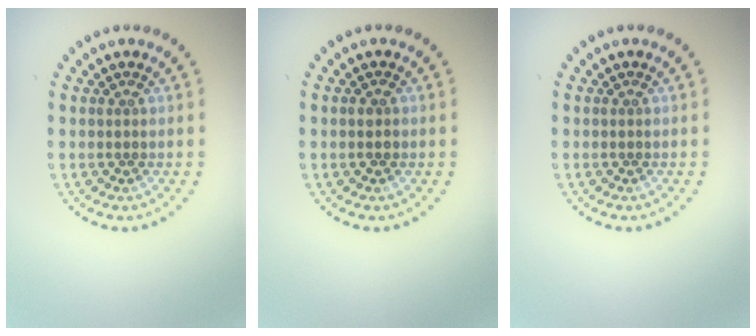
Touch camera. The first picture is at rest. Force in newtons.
{"total": 1.0, "press": 1.0, "slide": 0.2}
{"total": 0.0}